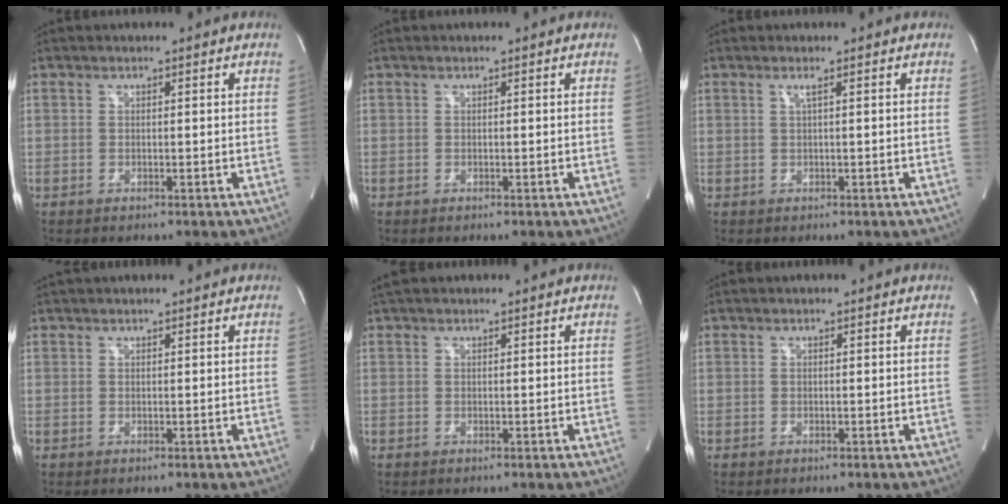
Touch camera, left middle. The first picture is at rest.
{"total": 0.0}
{"total": 0.8, "force": [0.3, -0.3, 0.7], "torque": [-0.023, 0.001, 0.010]}
{"total": 2.5, "force": [2.3, 0.2, 0.9], "torque": [-0.013, 0.034, 0.041]}
{"total": 1.8, "force": [1.6, 0.5, 0.7], "torque": [-0.017, 0.026, 0.031]}
{"total": 0.0}